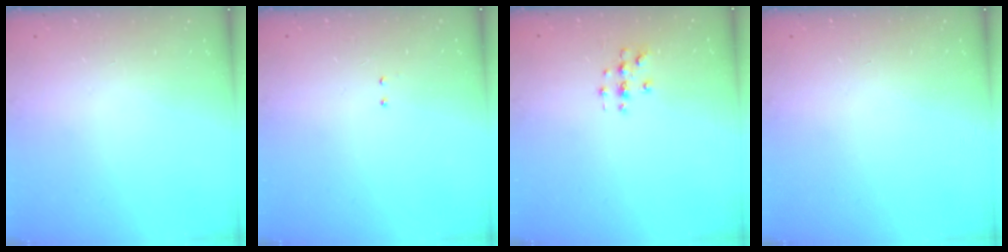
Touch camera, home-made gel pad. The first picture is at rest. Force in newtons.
{"total": 2.1, "press": 2.0, "slide": 0.6}
{"total": 3.0, "press": 3.0, "slide": 0.3}
{"total": 0.0}